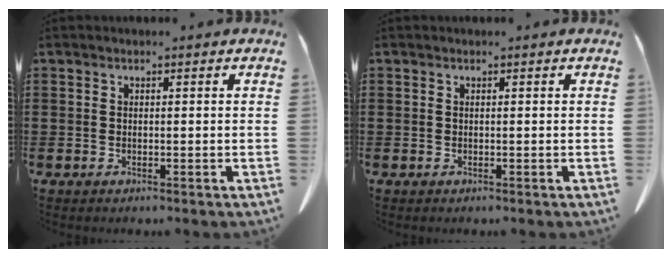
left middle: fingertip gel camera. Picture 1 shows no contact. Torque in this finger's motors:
{"motor_torque": [-0.05, 0.04, 0.00, 0.00]}